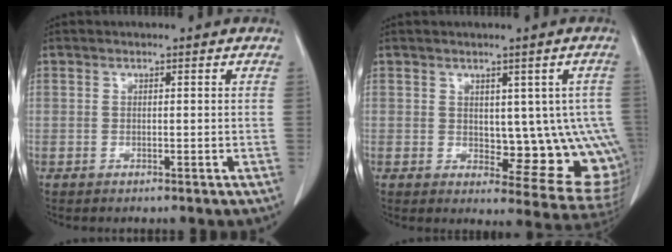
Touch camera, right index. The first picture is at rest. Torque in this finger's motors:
{"motor_torque": [0.32, 0.09, 0.18, 0.01]}